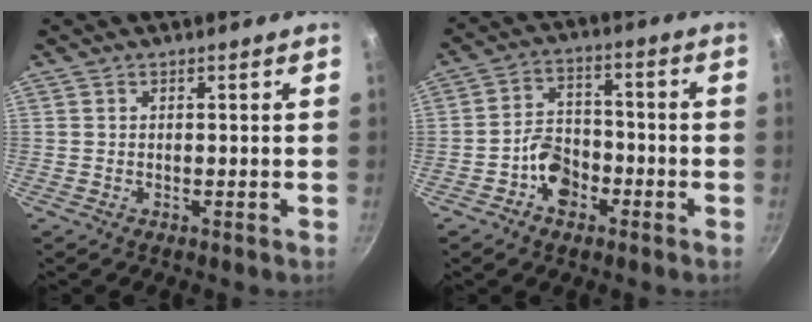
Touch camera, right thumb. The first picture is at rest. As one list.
[{"total": 7.5, "force": [-3.5, 5.3, 4.0], "torque": [-0.043, 0.035, -0.064]}]